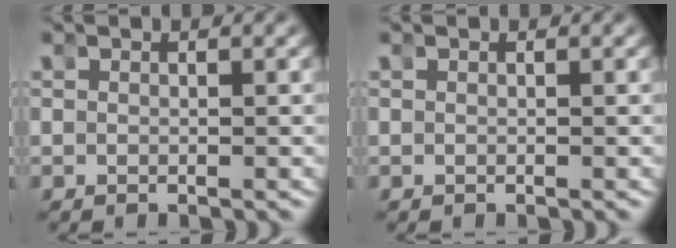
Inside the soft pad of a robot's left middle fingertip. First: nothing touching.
{"total": 0.0}